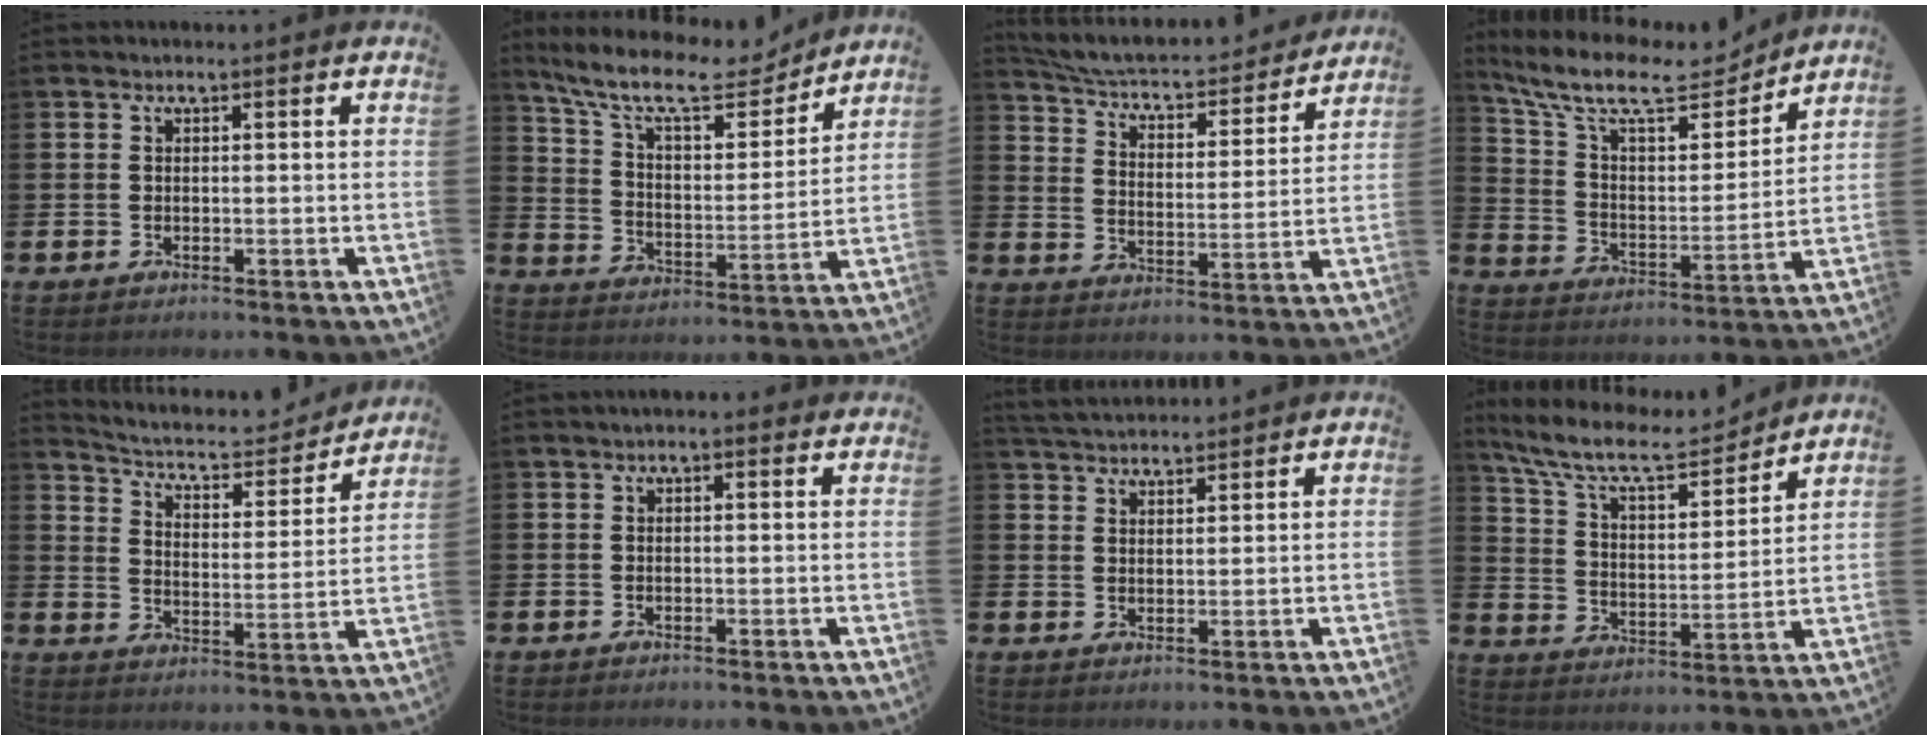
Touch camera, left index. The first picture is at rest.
{"total": 11.8, "force": [10.3, 3.2, 4.8], "torque": [-0.123, -0.063, 0.176]}
{"total": 5.2, "force": [4.8, 1.2, 1.4], "torque": [-0.057, -0.042, 0.075]}
{"total": 12.2, "force": [10.4, 3.6, 5.2], "torque": [-0.132, -0.064, 0.179]}
{"total": 5.8, "force": [5.2, 1.8, 1.7], "torque": [-0.056, -0.041, 0.082]}
{"total": 0.5, "force": [0.3, 0.3, 0.3], "torque": [0.005, 0.001, 0.000]}
{"total": 3.7, "force": [3.6, 0.6, 0.3], "torque": [-0.015, -0.014, 0.067]}
{"total": 9.9, "force": [8.8, 2.4, 3.8], "torque": [-0.116, -0.052, 0.151]}